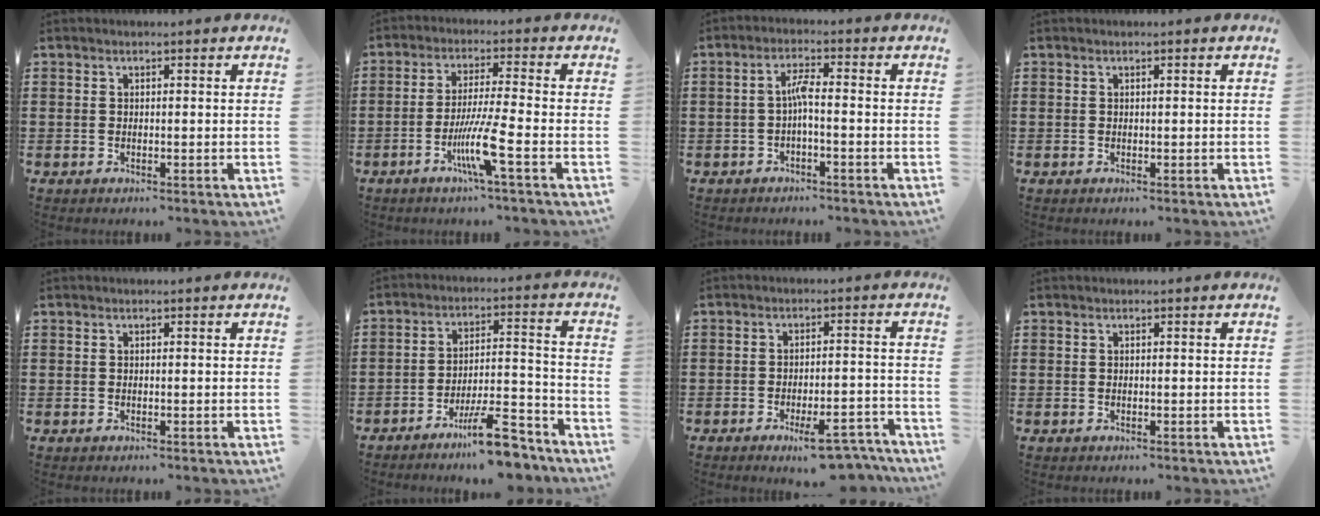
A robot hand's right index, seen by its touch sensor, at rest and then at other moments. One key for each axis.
{"total": 7.6, "fx": -3.3, "fy": -0.3, "fz": 6.8, "tx": -0.132, "ty": -0.014, "tz": -0.062}
{"total": 3.4, "fx": -0.8, "fy": 0.5, "fz": 3.3, "tx": -0.062, "ty": 0.003, "tz": -0.017}
{"total": 0.0}
{"total": 0.0}
{"total": 10.6, "fx": -8.4, "fy": 1.6, "fz": 6.3, "tx": -0.094, "ty": 0.028, "tz": -0.152}
{"total": 6.6, "fx": -4.9, "fy": 1.4, "fz": 4.2, "tx": -0.061, "ty": 0.004, "tz": -0.084}
{"total": 0.0}